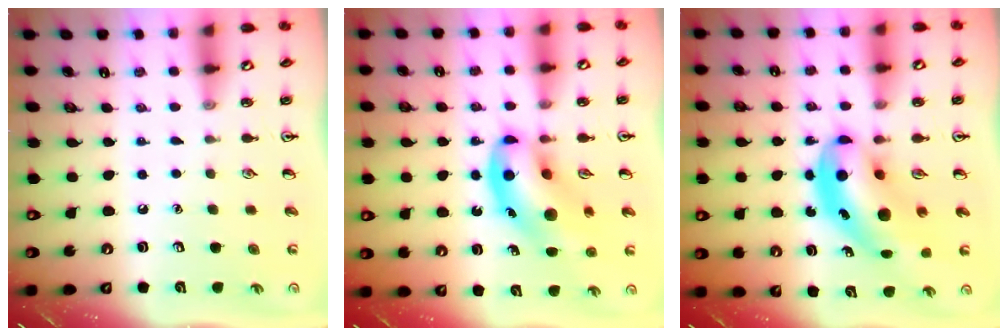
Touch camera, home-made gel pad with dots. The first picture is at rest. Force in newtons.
{"total": 13.4, "press": 12.8, "slide": 3.9}
{"total": 10.7, "press": 10.2, "slide": 3.3}